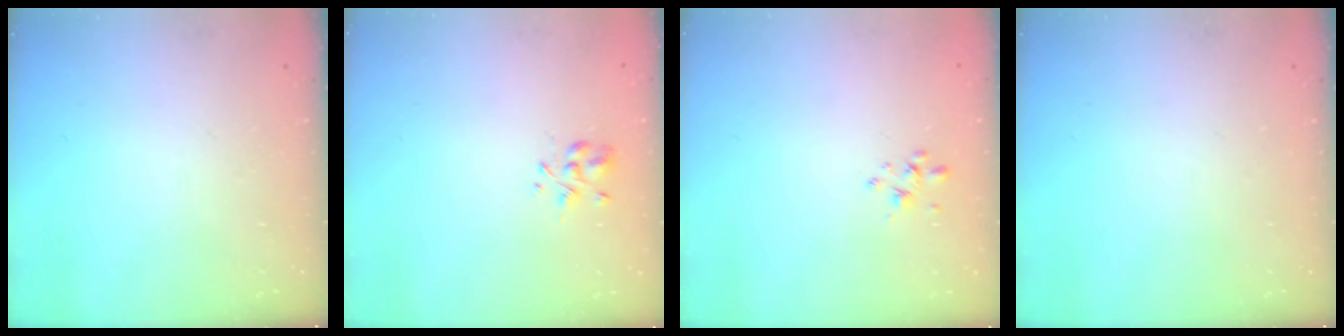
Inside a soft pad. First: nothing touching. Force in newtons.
{"total": 2.0, "press": 1.8, "slide": 0.9}
{"total": 2.6, "press": 2.4, "slide": 0.8}
{"total": 0.0}